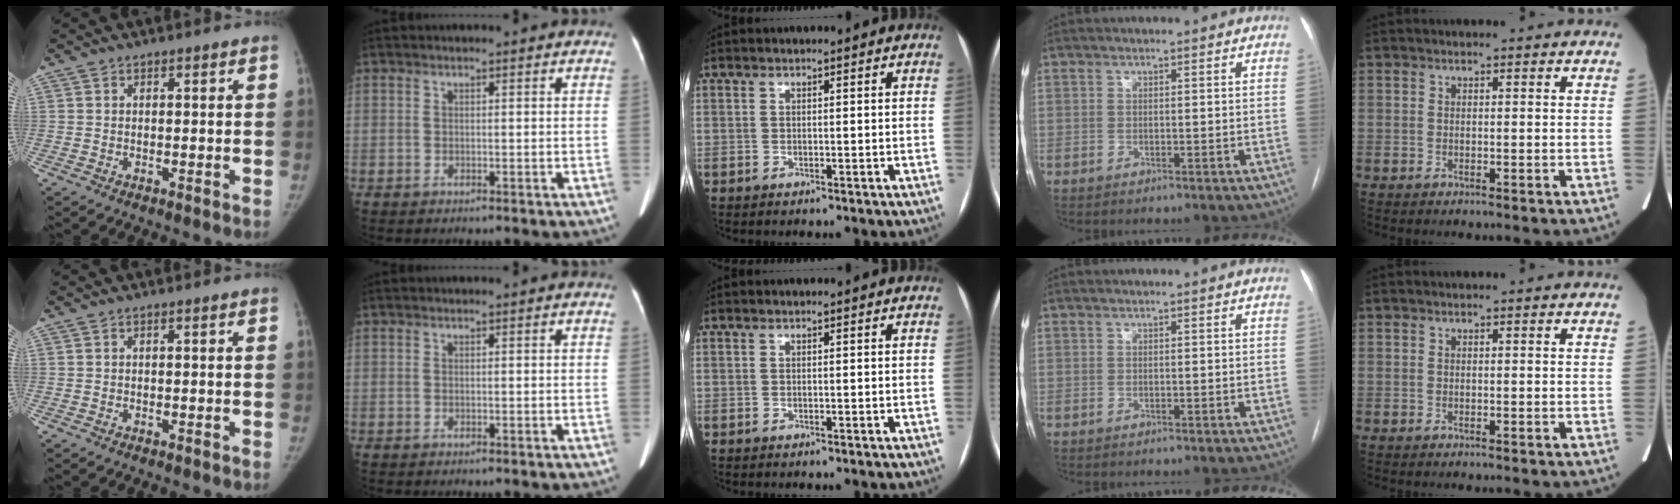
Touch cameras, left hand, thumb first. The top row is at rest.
{}